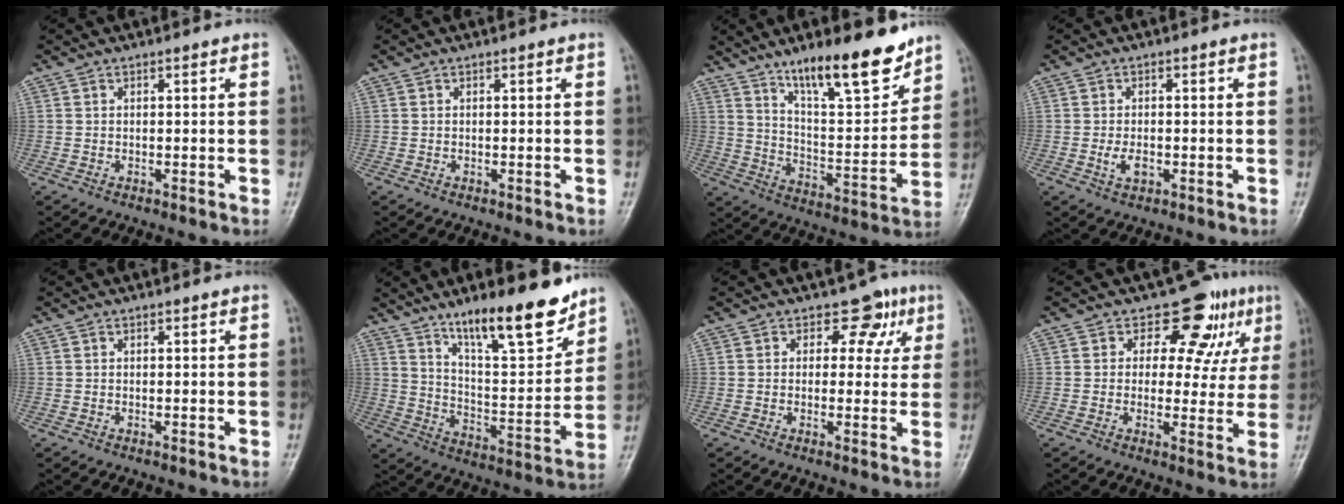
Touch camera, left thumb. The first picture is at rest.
{"total": 0.0}
{"total": 17.4, "force": [12.4, 4.8, 11.3], "torque": [-0.142, -0.082, 0.211]}
{"total": 3.3, "force": [-0.9, 2.1, 2.4], "torque": [-0.040, -0.001, -0.016]}
{"total": 0.0}
{"total": 17.3, "force": [12.3, 4.5, 11.2], "torque": [-0.142, -0.082, 0.209]}
{"total": 6.1, "force": [2.5, 4.6, 3.1], "torque": [0.009, 0.000, 0.023]}
{"total": 10.6, "force": [5.4, 7.0, 6.0], "torque": [-0.021, -0.017, 0.064]}